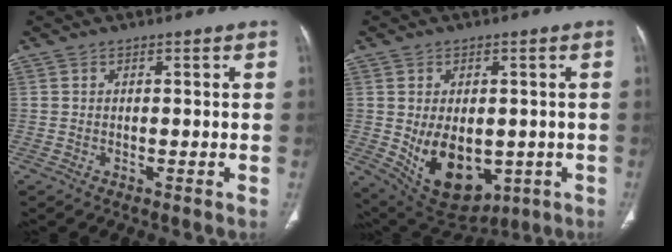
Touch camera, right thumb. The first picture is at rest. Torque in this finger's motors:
{"motor_torque": [-0.82, 1.00, 0.49, 0.63, 0.11]}